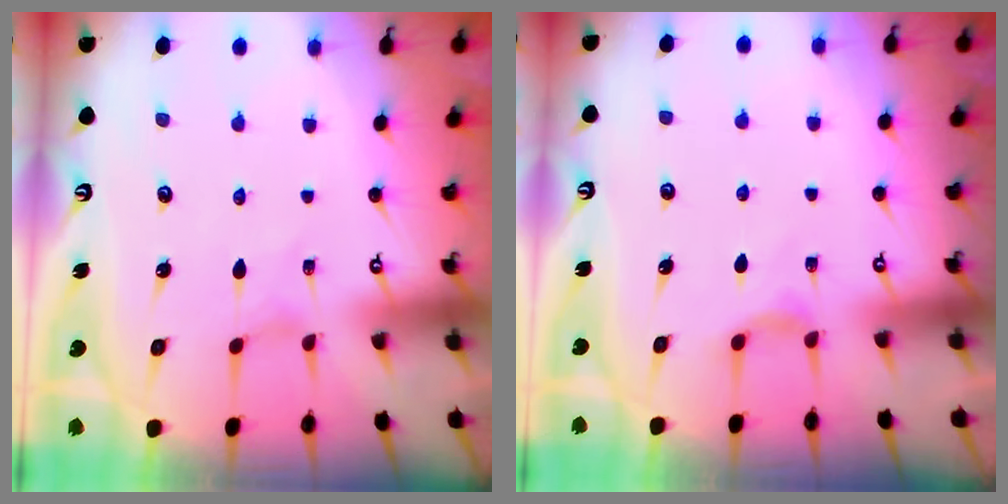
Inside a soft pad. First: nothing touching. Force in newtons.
{"total": 4.2, "press": 4.2, "slide": 0.7}